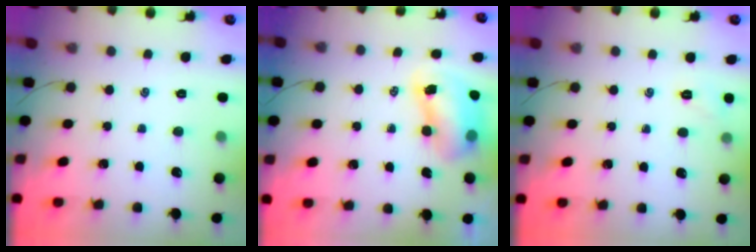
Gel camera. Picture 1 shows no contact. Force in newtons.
{"total": 8.3, "press": 8.2, "slide": 1.3}
{"total": 4.2, "press": 4.1, "slide": 1.2}